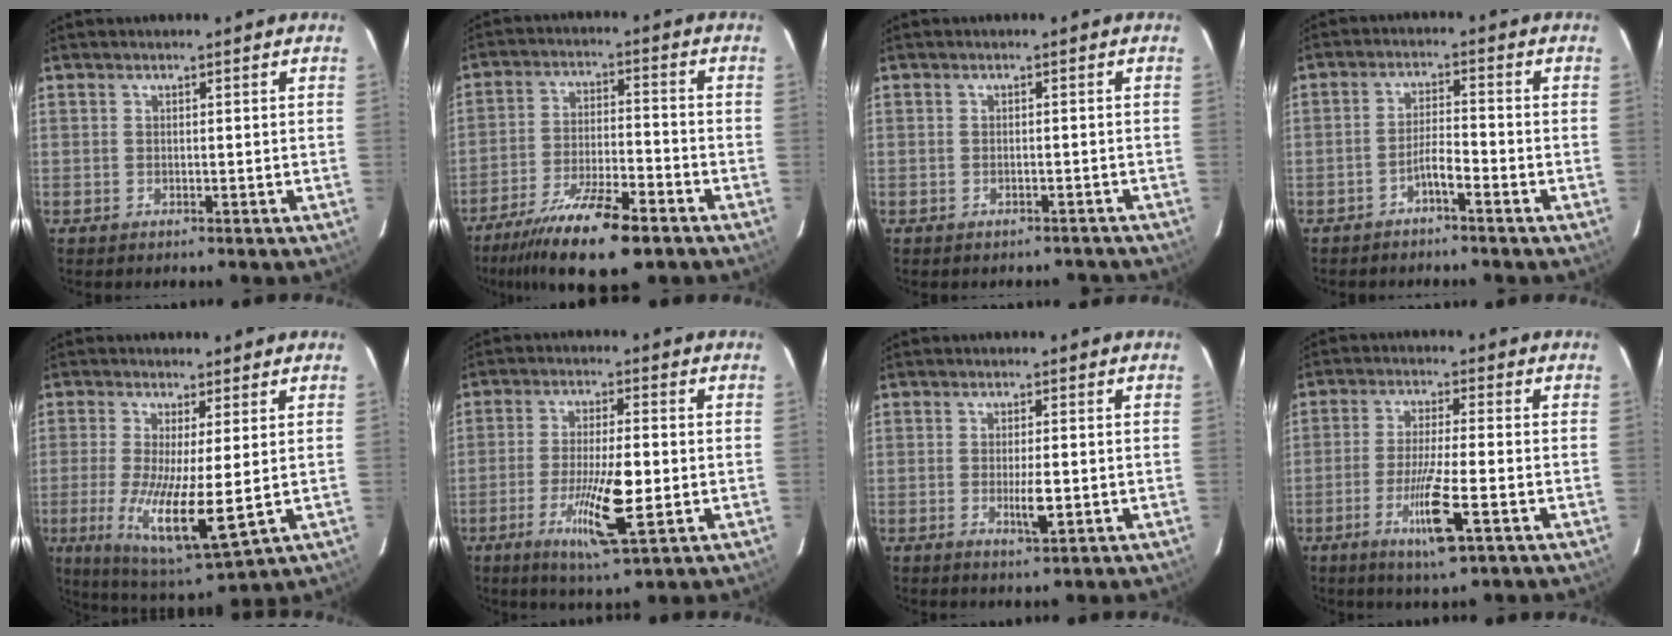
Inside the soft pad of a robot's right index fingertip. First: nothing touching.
{"total": 12.9, "force": [-9.0, 2.2, 9.0], "torque": [-0.160, -0.024, -0.155]}
{"total": 3.0, "force": [-2.8, 1.0, 0.3], "torque": [-0.001, 0.001, -0.032]}
{"total": 3.5, "force": [-2.3, 0.2, 2.6], "torque": [-0.044, 0.007, -0.045]}
{"total": 12.3, "force": [-2.0, 1.9, 12.0], "torque": [-0.221, -0.041, -0.028]}
{"total": 10.4, "force": [-2.8, 1.0, 9.9], "torque": [-0.177, -0.018, -0.047]}
{"total": 3.5, "force": [-0.7, 0.5, 3.4], "torque": [-0.056, -0.004, -0.011]}
{"total": 9.2, "force": [-3.8, 0.2, 8.4], "torque": [-0.152, -0.022, -0.068]}